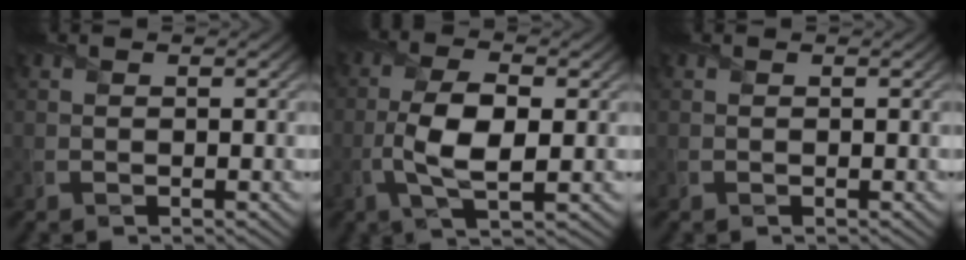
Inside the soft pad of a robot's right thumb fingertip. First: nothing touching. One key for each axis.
{"total": 7.2, "fx": -1.1, "fy": 2.8, "fz": 6.5, "tx": -0.143, "ty": 0.000, "tz": -0.022}
{"total": 0.0}